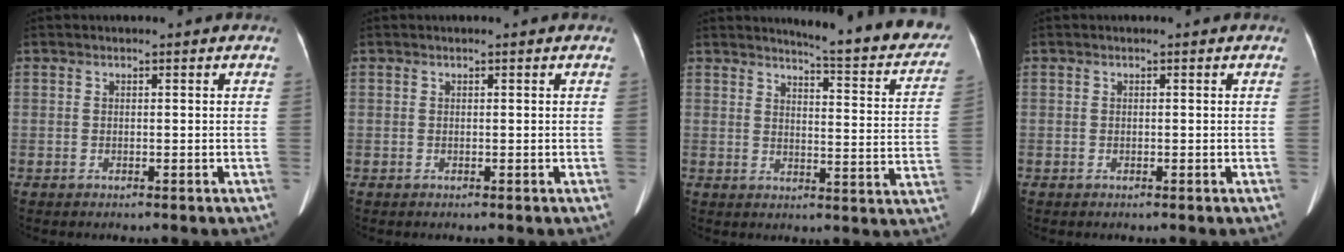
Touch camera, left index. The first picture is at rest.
{"total": 0.0}
{"total": 17.2, "force": [15.5, 1.6, 7.2], "torque": [-0.078, -0.071, 0.167]}
{"total": 0.0}